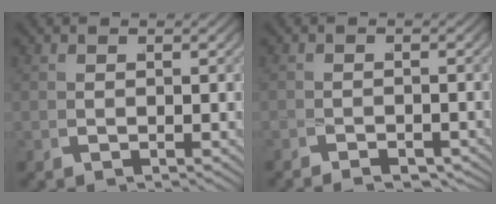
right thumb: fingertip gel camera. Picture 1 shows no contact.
{"total": 1.6, "force": [-1.6, 0.0, 0.1], "torque": [0.006, 0.000, -0.033]}